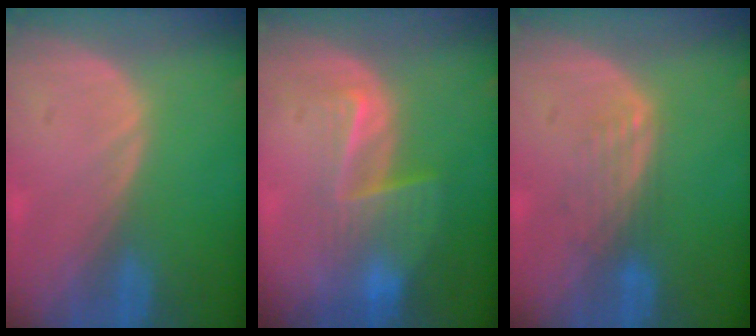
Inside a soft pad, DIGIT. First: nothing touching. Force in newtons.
{"total": 6.4, "press": 5.7, "slide": 2.9}
{"total": 3.5, "press": 2.9, "slide": 2.1}